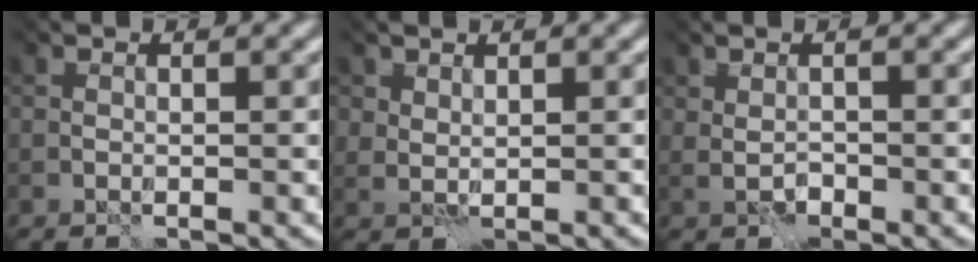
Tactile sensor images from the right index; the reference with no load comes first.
{"total": 1.4, "force": [1.3, 0.5, 0.0], "torque": [0.000, 0.000, 0.026]}
{"total": 0.0}